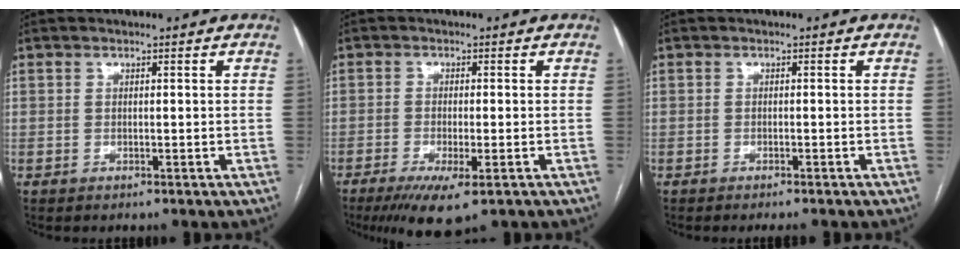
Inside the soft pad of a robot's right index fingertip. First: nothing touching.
{"total": 7.3, "force": [-4.3, 1.3, 5.7], "torque": [-0.095, -0.020, -0.067]}
{"total": 2.5, "force": [-2.2, 0.1, 1.0], "torque": [-0.010, -0.004, -0.029]}